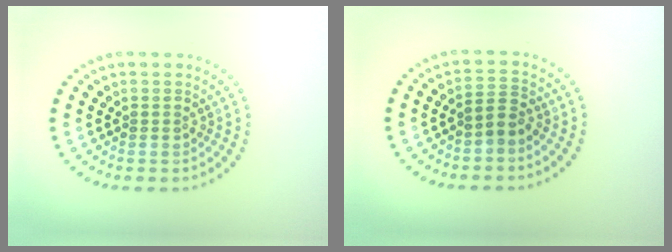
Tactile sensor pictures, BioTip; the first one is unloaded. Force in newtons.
{"total": 2.1, "press": 1.7, "slide": 1.2}